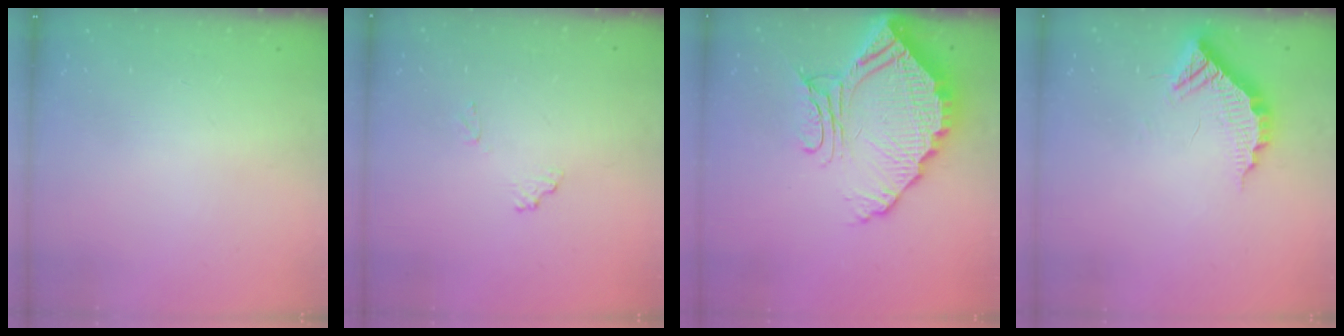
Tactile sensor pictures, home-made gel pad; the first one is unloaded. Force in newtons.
{"total": 6.2, "press": 6.2, "slide": 0.2}
{"total": 17.3, "press": 17.2, "slide": 1.9}
{"total": 11.9, "press": 11.9, "slide": 0.8}